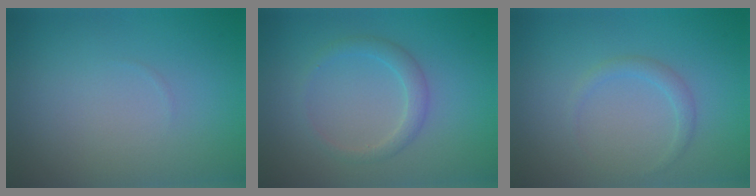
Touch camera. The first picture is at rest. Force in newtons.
{"total": 1.8, "press": 1.8, "slide": 0.0}
{"total": 1.1, "press": 1.1, "slide": 0.1}